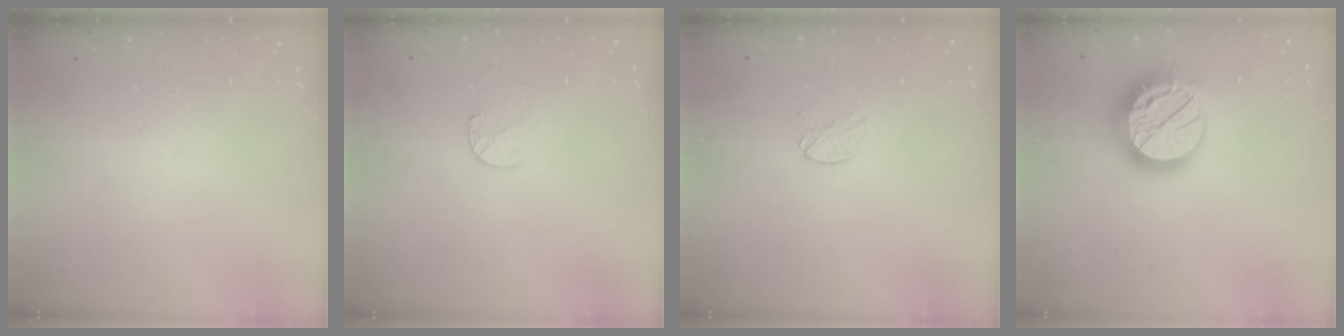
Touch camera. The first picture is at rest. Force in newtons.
{"total": 5.0, "press": 5.0, "slide": 0.4}
{"total": 4.4, "press": 4.4, "slide": 0.4}
{"total": 18.4, "press": 18.3, "slide": 1.4}